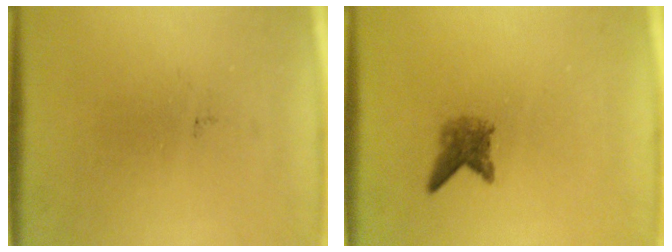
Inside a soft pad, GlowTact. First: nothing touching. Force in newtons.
{"total": 2.3}